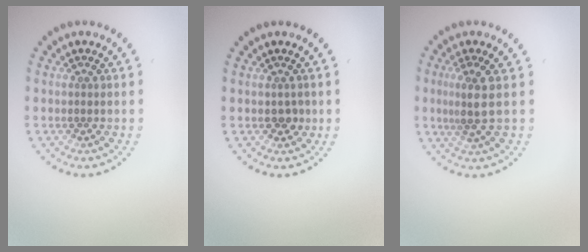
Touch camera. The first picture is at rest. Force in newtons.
{"total": 1.1, "press": 1.0, "slide": 0.2}
{"total": 2.5, "press": 2.0, "slide": 1.5}